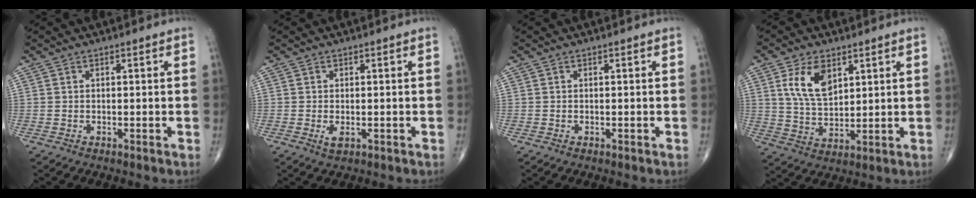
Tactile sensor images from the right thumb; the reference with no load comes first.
{"total": 1.9, "force": [-0.5, 0.9, 1.6], "torque": [-0.033, -0.005, -0.008]}
{"total": 0.0}
{"total": 9.5, "force": [3.9, 5.4, 6.8], "torque": [-0.111, -0.018, 0.080]}